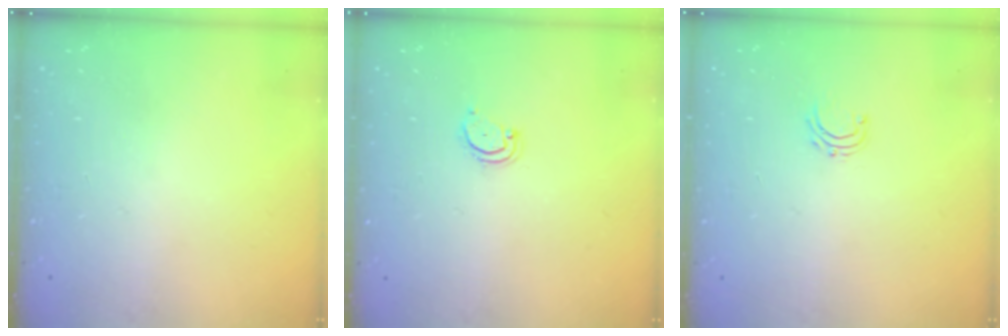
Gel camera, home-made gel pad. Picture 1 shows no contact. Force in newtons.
{"total": 3.5, "press": 3.5, "slide": 0.5}
{"total": 3.7, "press": 3.7, "slide": 0.3}